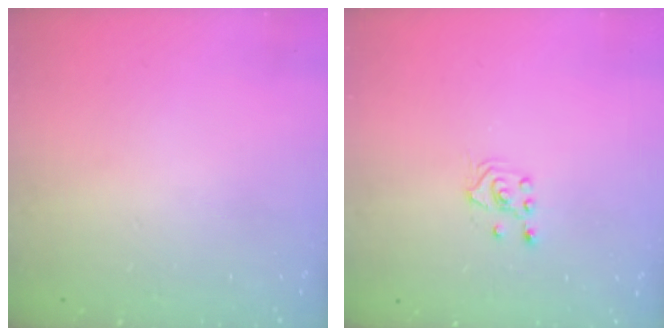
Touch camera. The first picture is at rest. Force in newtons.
{"total": 2.6, "press": 2.4, "slide": 0.8}